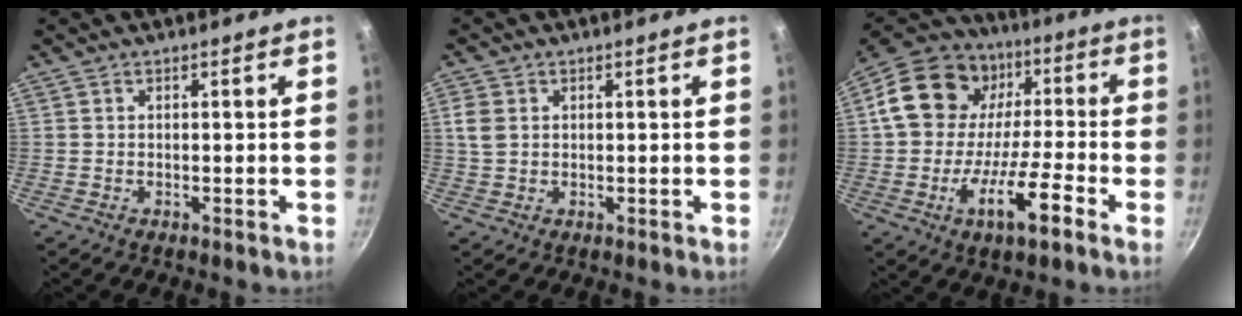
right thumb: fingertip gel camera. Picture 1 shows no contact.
{"total": 3.5, "force": [1.0, 2.7, 2.1], "torque": [-0.038, 0.000, 0.022]}
{"total": 19.2, "force": [-5.5, 12.6, 13.5], "torque": [-0.192, 0.054, -0.108]}